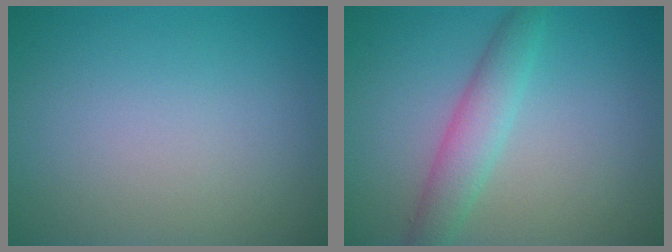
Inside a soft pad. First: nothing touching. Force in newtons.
{"total": 3.2, "press": 3.2, "slide": 0.1}